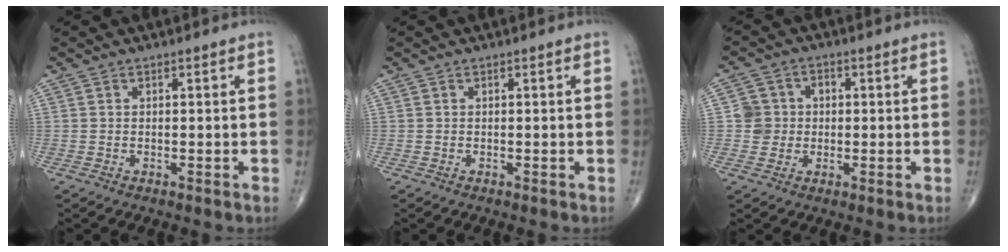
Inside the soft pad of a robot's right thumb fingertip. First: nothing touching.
{"total": 0.0}
{"total": 5.0, "force": [0.0, 4.9, 1.1], "torque": [0.011, 0.010, -0.006]}